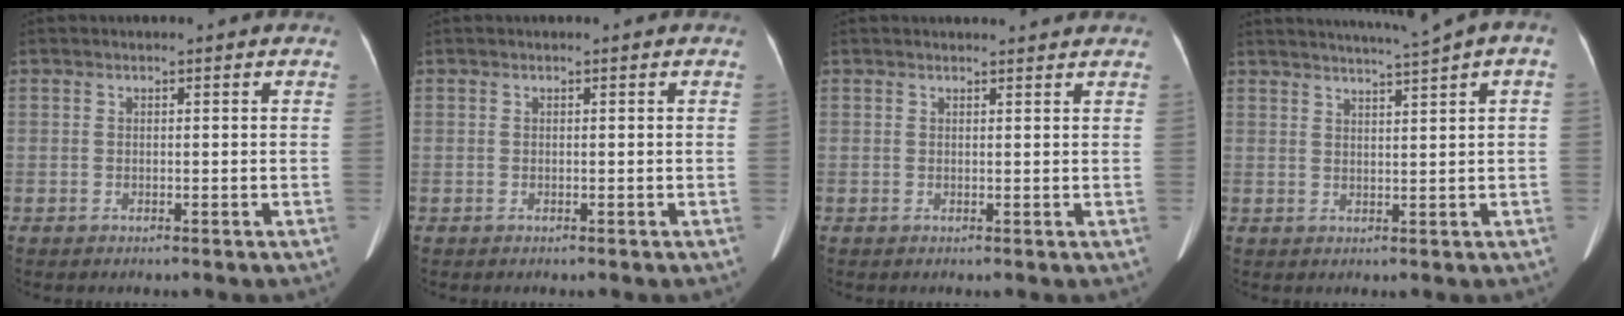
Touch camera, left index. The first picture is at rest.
{"total": 0.0}
{"total": 3.8, "force": [3.7, 0.3, 0.8], "torque": [-0.014, 0.016, 0.043]}
{"total": 6.6, "force": [4.7, -0.8, 4.6], "torque": [-0.067, 0.019, 0.062]}